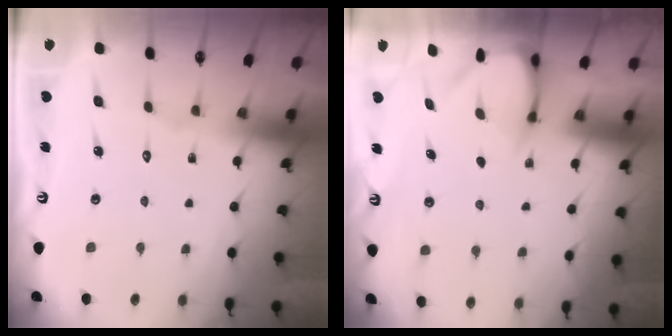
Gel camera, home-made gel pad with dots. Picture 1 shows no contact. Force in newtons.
{"total": 3.6, "press": 3.6, "slide": 0.3}